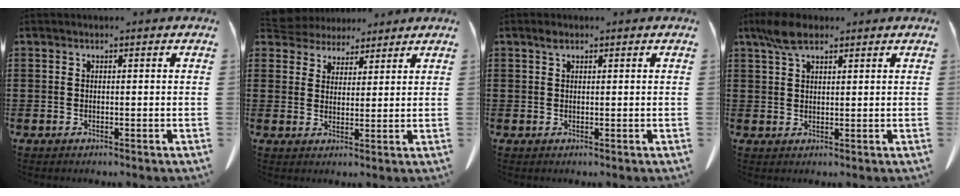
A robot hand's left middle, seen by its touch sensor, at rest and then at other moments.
{"total": 4.6, "force": [4.3, 1.6, 0.0], "torque": [-0.020, -0.012, 0.082]}
{"total": 1.1, "force": [0.7, 0.5, 0.7], "torque": [-0.017, 0.002, 0.013]}
{"total": 4.8, "force": [3.1, 1.7, 3.2], "torque": [-0.071, 0.005, 0.057]}